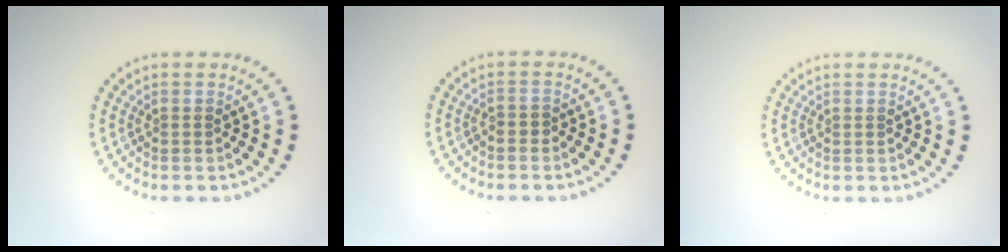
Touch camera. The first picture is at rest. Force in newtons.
{"total": 0.5, "press": 0.4, "slide": 0.4}
{"total": 0.0}